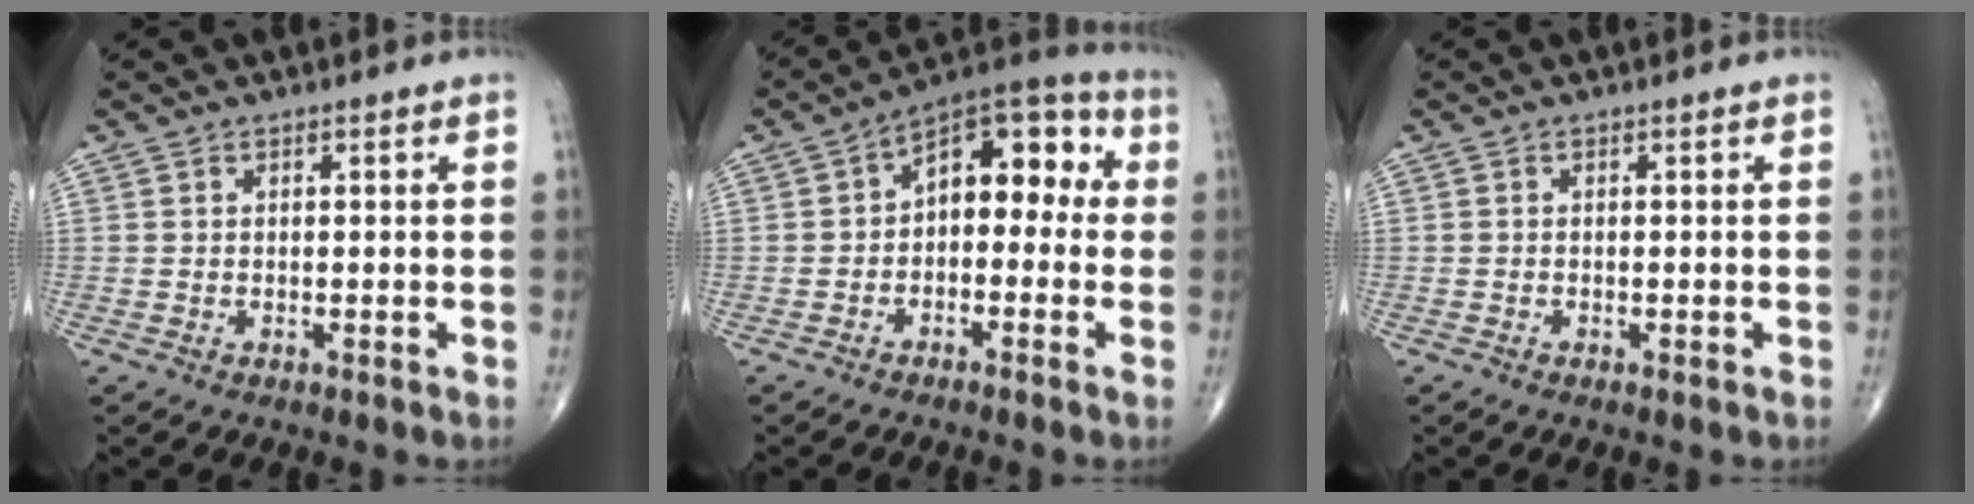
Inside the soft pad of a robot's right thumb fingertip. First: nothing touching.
{"total": 11.8, "force": [0.3, 7.1, 9.4], "torque": [-0.089, 0.046, -0.014]}
{"total": 0.0}